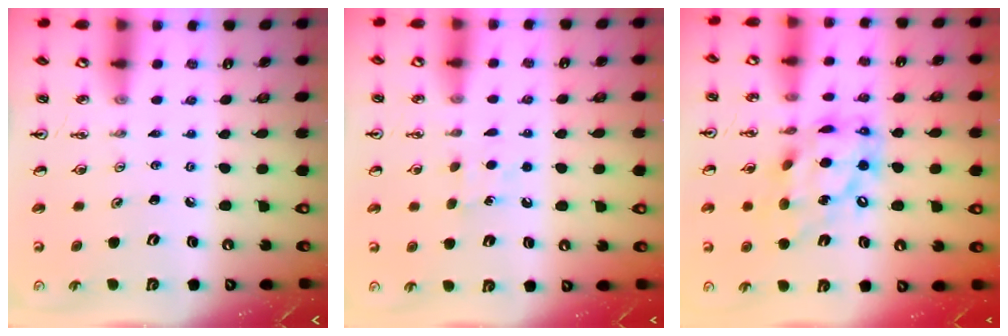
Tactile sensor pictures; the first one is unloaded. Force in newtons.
{"total": 5.3, "press": 5.3, "slide": 0.6}
{"total": 15.5, "press": 15.4, "slide": 1.3}